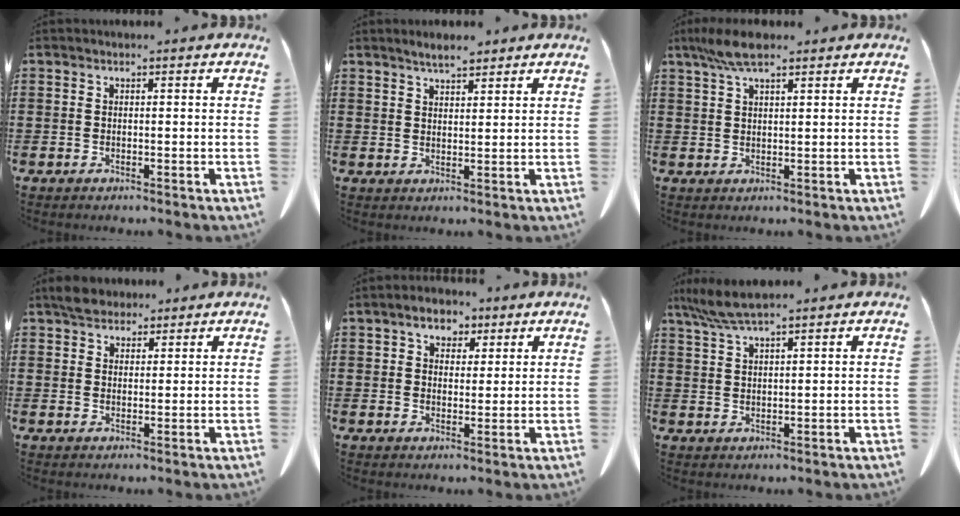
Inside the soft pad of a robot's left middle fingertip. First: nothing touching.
{"total": 2.9, "force": [2.6, 0.6, 1.0], "torque": [-0.025, 0.001, 0.049]}
{"total": 5.4, "force": [3.4, 1.3, 4.0], "torque": [-0.086, 0.004, 0.063]}
{"total": 3.7, "force": [3.2, 1.7, 0.9], "torque": [-0.019, 0.002, 0.060]}
{"total": 4.4, "force": [2.9, 2.9, 1.7], "torque": [-0.041, 0.011, 0.050]}
{"total": 5.2, "force": [4.2, 0.3, 3.0], "torque": [-0.069, -0.008, 0.078]}